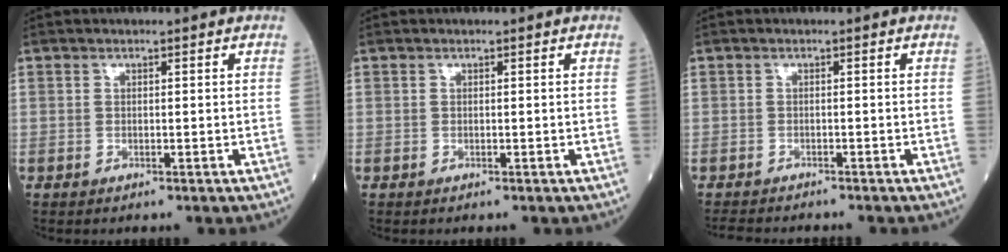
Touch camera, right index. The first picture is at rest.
{"total": 0.0}
{"total": 3.4, "force": [-3.2, 0.8, 0.6], "torque": [-0.011, -0.011, -0.054]}